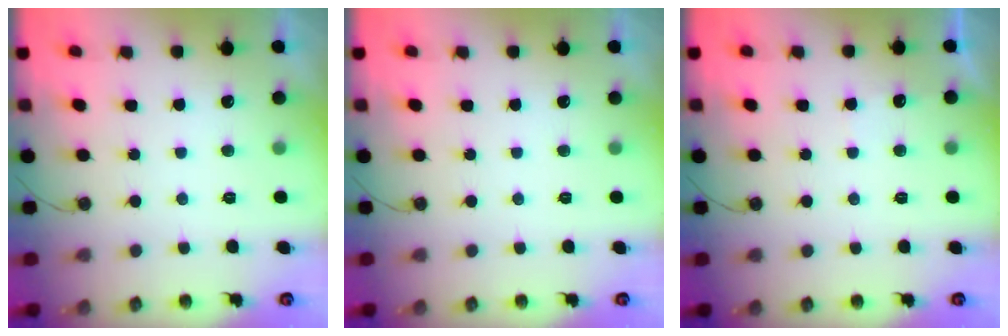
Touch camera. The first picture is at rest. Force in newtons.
{"total": 0.0}
{"total": 2.5, "press": 2.5, "slide": 0.5}